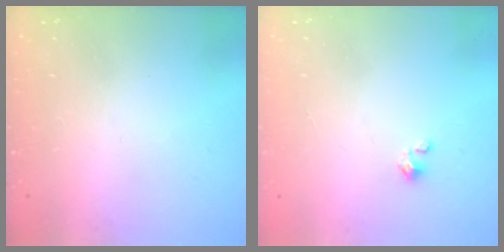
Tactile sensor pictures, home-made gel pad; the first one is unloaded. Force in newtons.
{"total": 0.0}